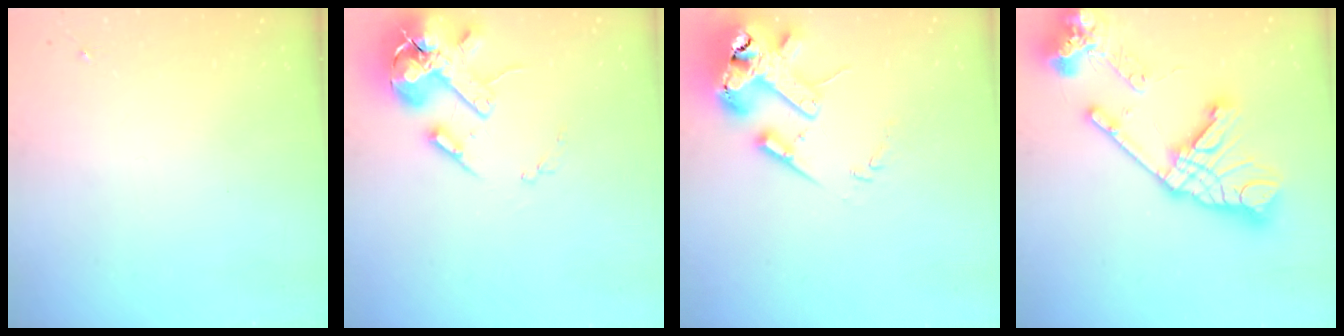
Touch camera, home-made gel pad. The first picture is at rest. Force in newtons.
{"total": 17.1, "press": 16.8, "slide": 2.7}
{"total": 17.3, "press": 17.1, "slide": 2.5}
{"total": 26.8, "press": 26.6, "slide": 3.3}